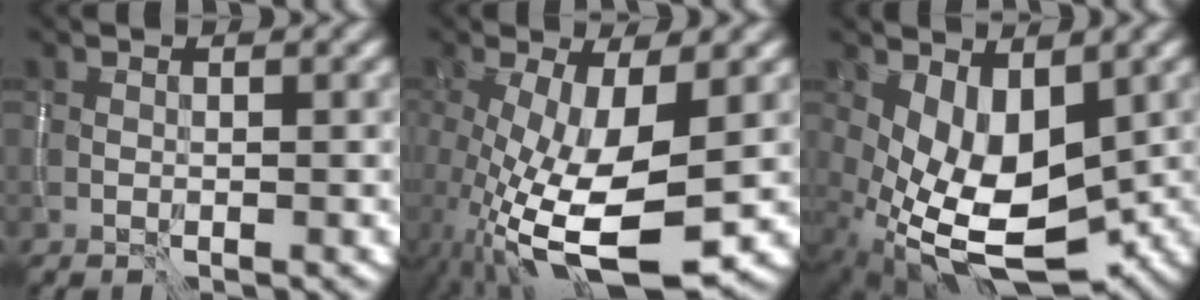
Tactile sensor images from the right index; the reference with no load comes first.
{"total": 11.8, "force": [-2.5, 4.4, 10.6], "torque": [-0.198, -0.025, -0.040]}
{"total": 7.9, "force": [-0.6, 4.3, 6.6], "torque": [-0.133, -0.017, 0.000]}